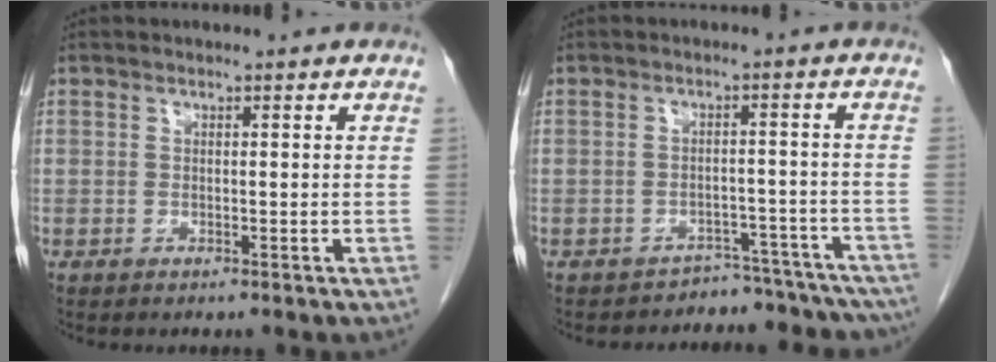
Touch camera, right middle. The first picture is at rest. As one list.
[{"total": 10.2, "force": [-9.5, 3.7, 0.0], "torque": [0.025, 0.042, -0.107]}]